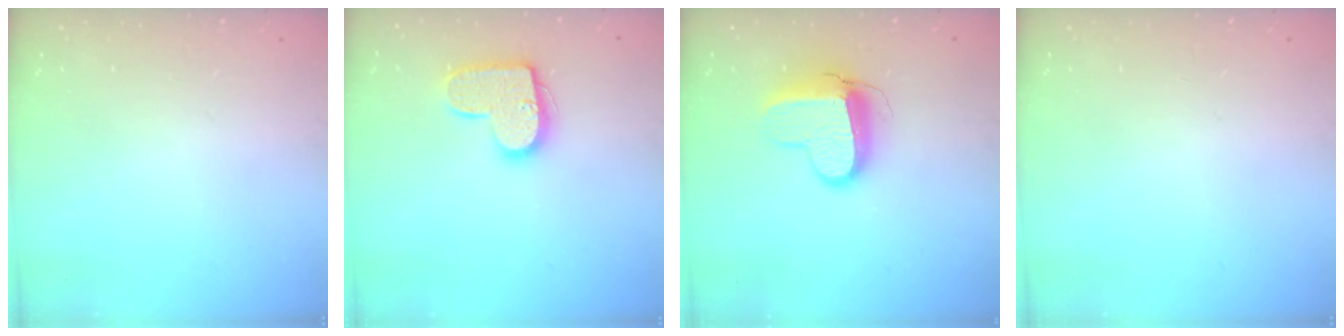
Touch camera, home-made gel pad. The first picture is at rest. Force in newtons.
{"total": 13.8, "press": 13.8, "slide": 0.7}
{"total": 11.1, "press": 11.0, "slide": 1.0}
{"total": 0.0}